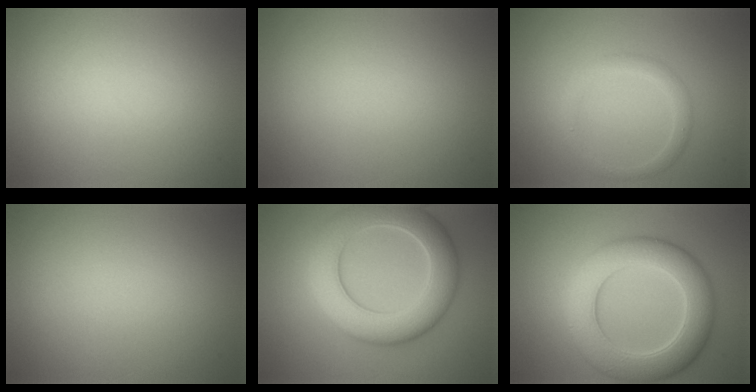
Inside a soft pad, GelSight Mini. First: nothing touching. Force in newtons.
{"total": 0.0}
{"total": 1.9, "press": 1.8, "slide": 0.1}
{"total": 0.0}
{"total": 8.3, "press": 8.2, "slide": 0.3}
{"total": 8.1, "press": 8.1, "slide": 0.2}